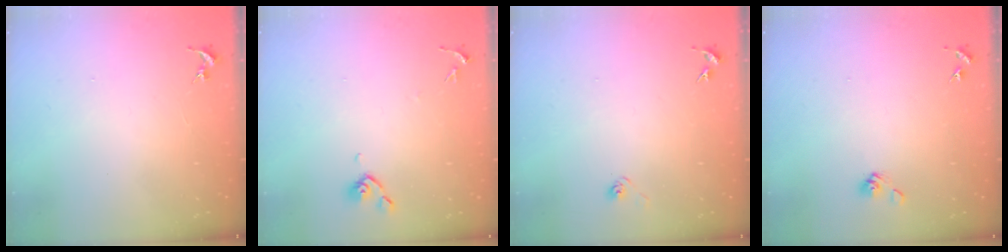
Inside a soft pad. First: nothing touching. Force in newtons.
{"total": 5.8, "press": 5.8, "slide": 0.7}
{"total": 3.3, "press": 3.0, "slide": 1.2}
{"total": 5.8, "press": 5.3, "slide": 2.3}